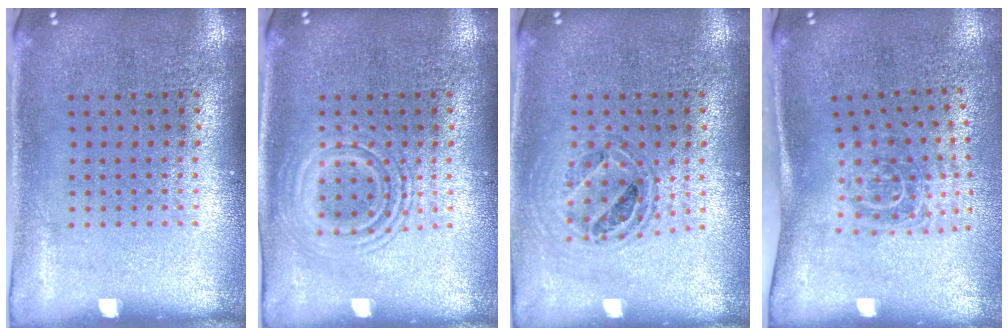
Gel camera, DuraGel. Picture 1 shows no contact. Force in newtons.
{"total": 2.8, "press": 2.8, "slide": 0.4}
{"total": 0.9, "press": 0.8, "slide": 0.2}
{"total": 1.8, "press": 1.2, "slide": 1.3}